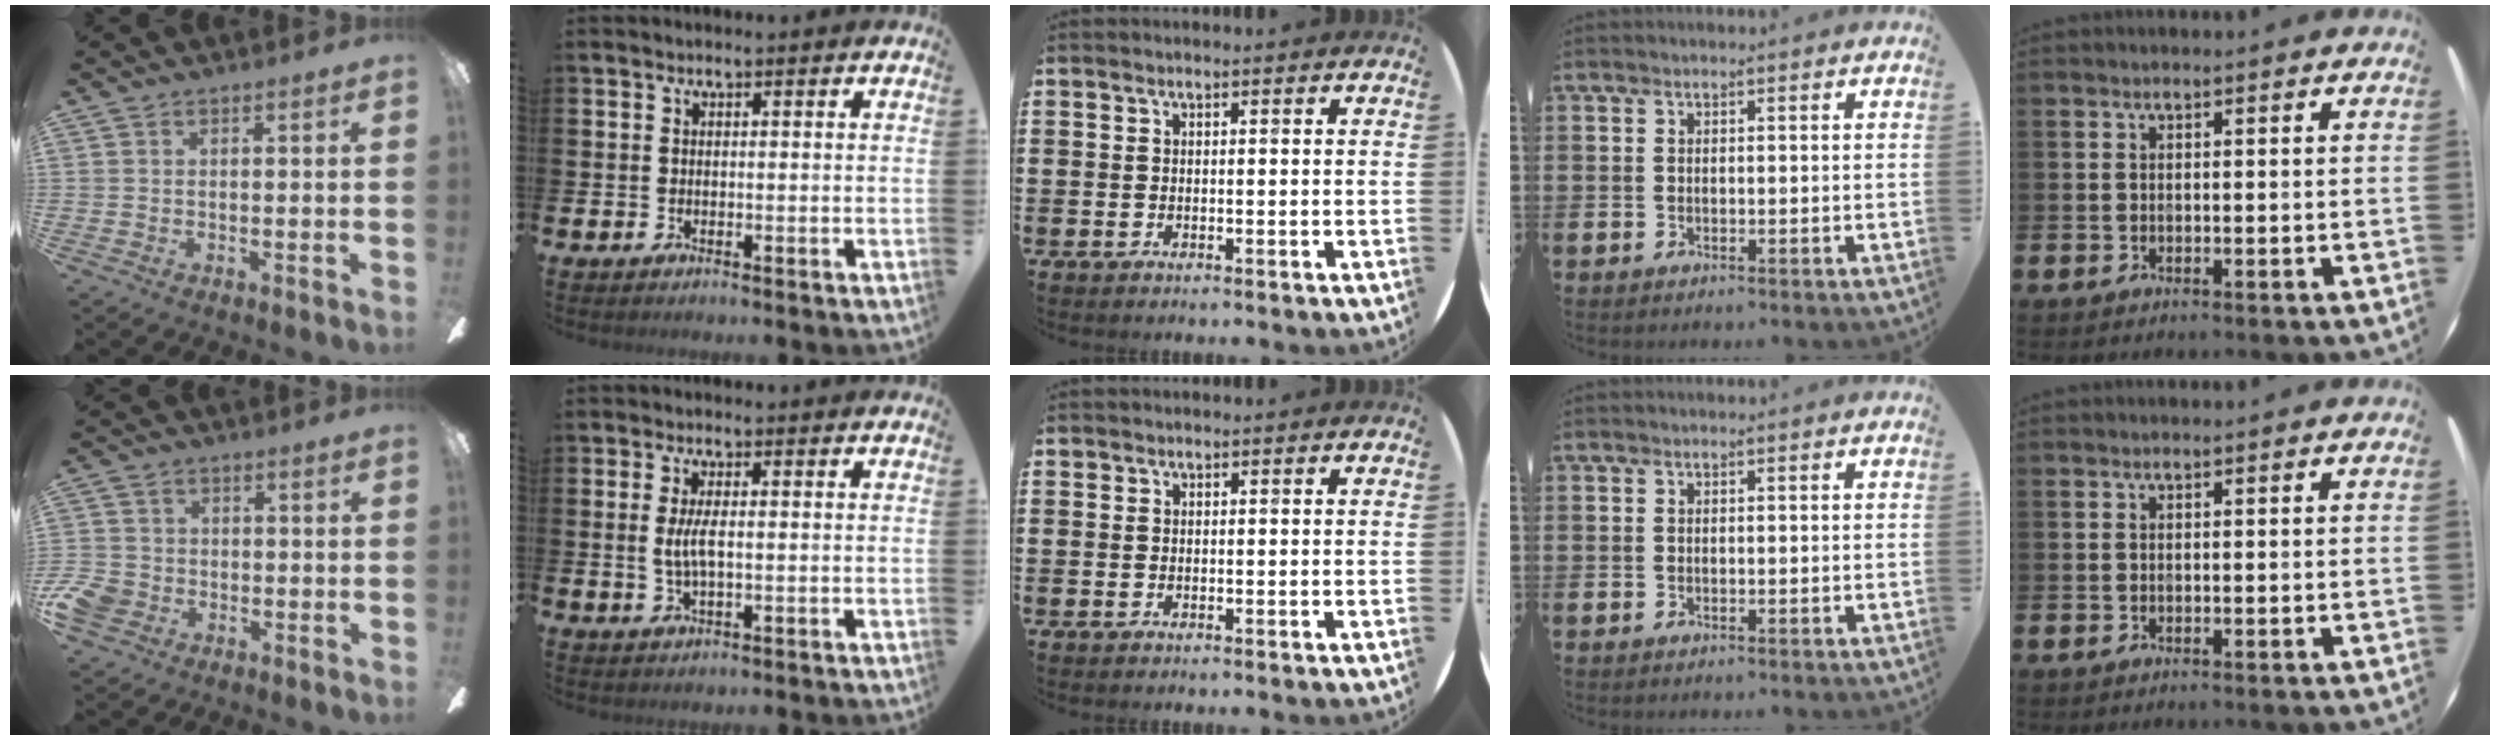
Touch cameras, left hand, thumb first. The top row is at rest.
{"thumb": {"total": 6.8, "force": [-2.7, 5.4, 3.0], "torque": [-0.081, 0.018, -0.051]}, "index": {"total": 3.2, "force": [0.2, 1.1, 3.0], "torque": [-0.071, 0.003, 0.001]}}